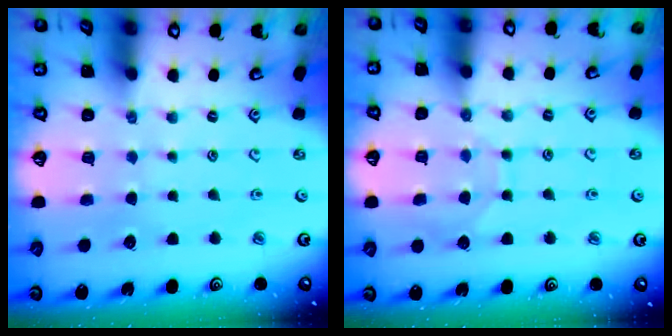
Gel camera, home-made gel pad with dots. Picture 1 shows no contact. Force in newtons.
{"total": 7.1, "press": 7.1, "slide": 0.5}